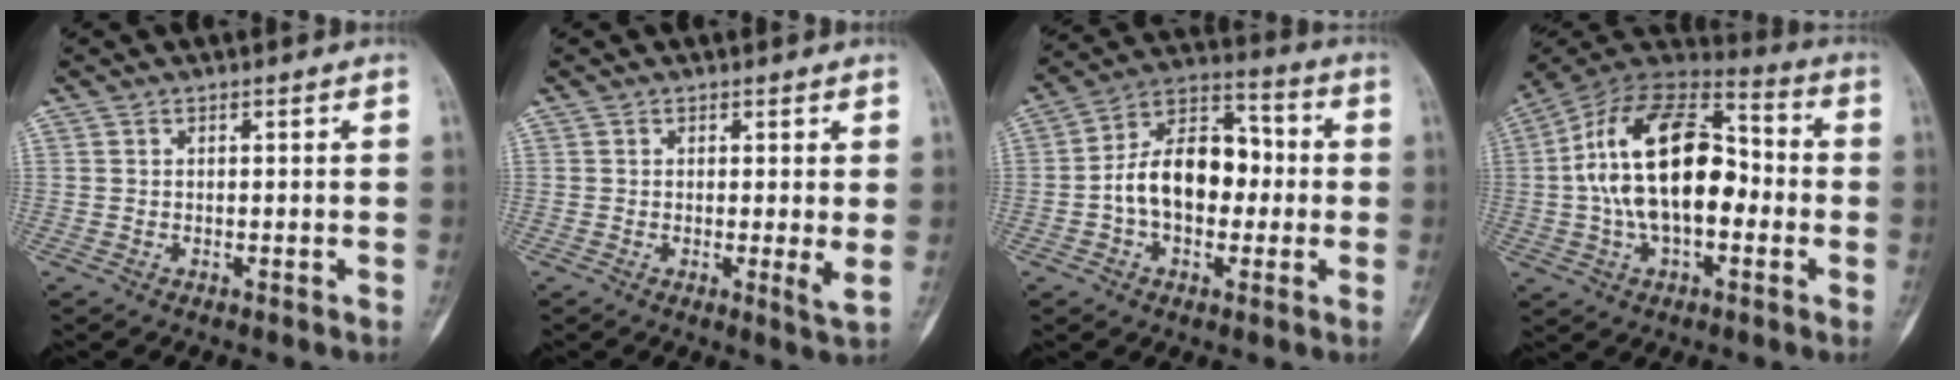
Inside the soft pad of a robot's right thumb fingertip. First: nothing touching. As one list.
[{"total": 2.7, "force": [0.5, 0.4, 2.6], "torque": [-0.043, -0.010, 0.004]}, {"total": 14.9, "force": [-1.0, 9.7, 11.2], "torque": [-0.162, 0.047, -0.023]}, {"total": 21.5, "force": [-0.5, 12.2, 17.8], "torque": [-0.303, 0.042, -0.013]}]